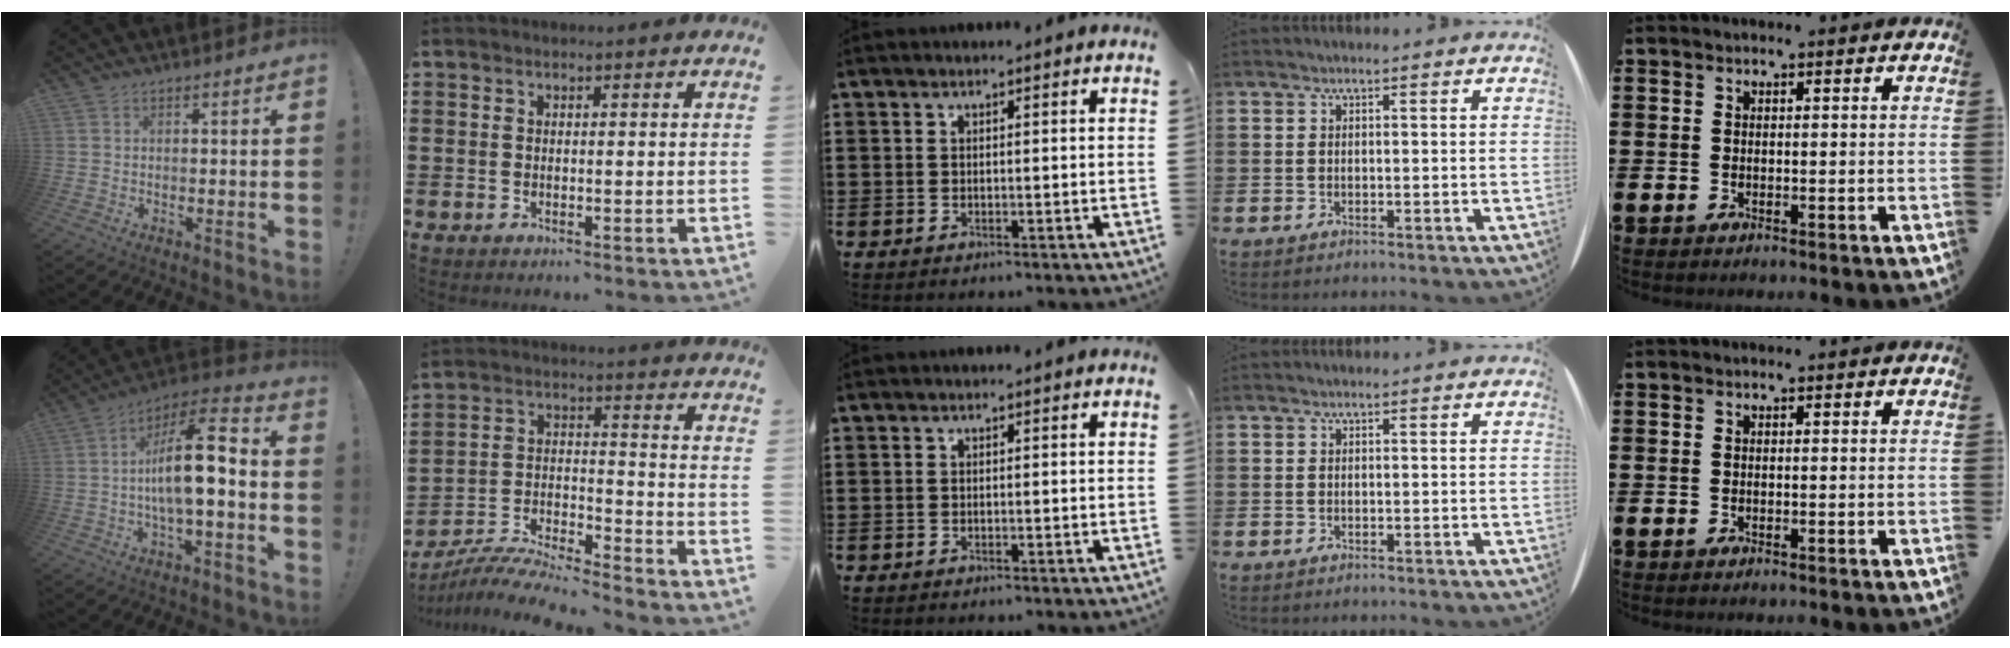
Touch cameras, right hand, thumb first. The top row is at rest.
{"thumb": {"total": 16.0, "force": [-1.3, 4.8, 15.2], "torque": [-0.234, 0.012, -0.025]}, "index": {"total": 7.2, "force": [-7.0, 0.1, 1.6], "torque": [-0.039, -0.005, -0.140]}}